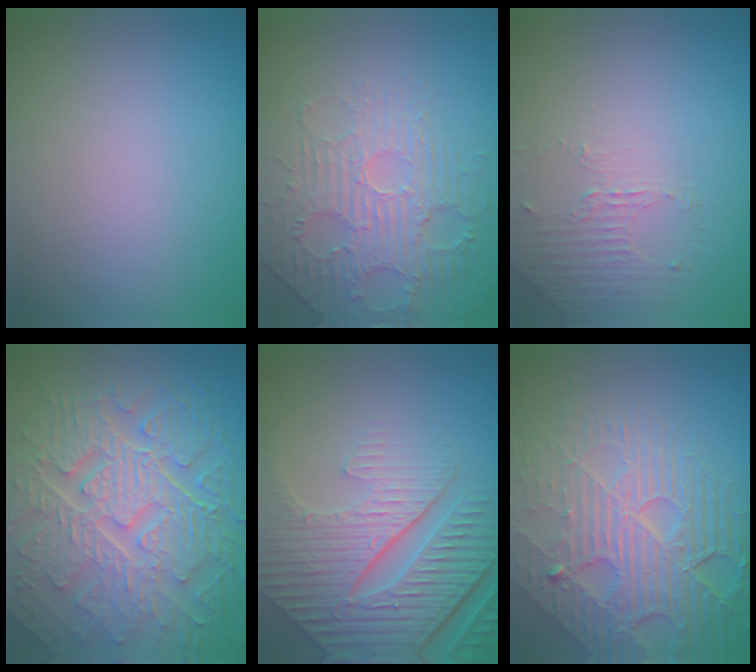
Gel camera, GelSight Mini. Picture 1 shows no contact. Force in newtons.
{"total": 4.9, "press": 3.7, "slide": 3.2}
{"total": 1.4, "press": 0.6, "slide": 1.2}
{"total": 10.7, "press": 7.1, "slide": 8.0}
{"total": 8.6, "press": 6.2, "slide": 5.9}
{"total": 8.0, "press": 5.9, "slide": 5.4}